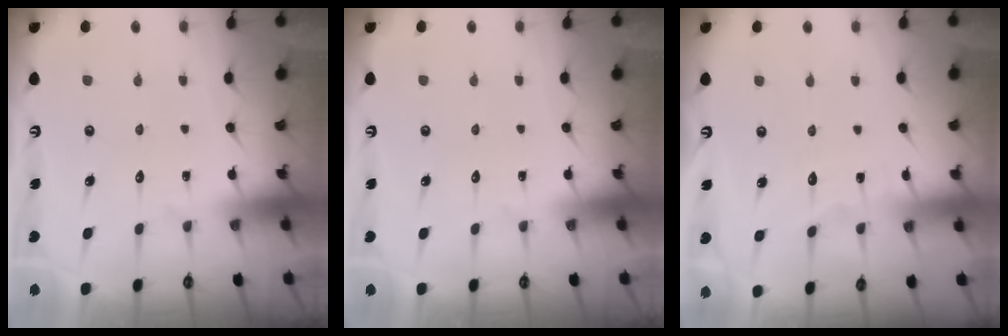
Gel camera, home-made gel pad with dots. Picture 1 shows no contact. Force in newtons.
{"total": 0.0}
{"total": 3.4, "press": 3.4, "slide": 0.2}